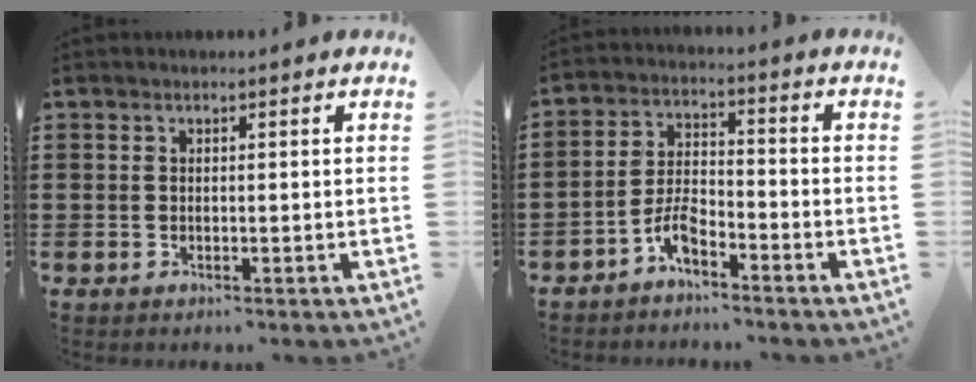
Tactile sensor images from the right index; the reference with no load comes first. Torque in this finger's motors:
{"motor_torque": [2.14, 0.00, 0.13, -0.06]}